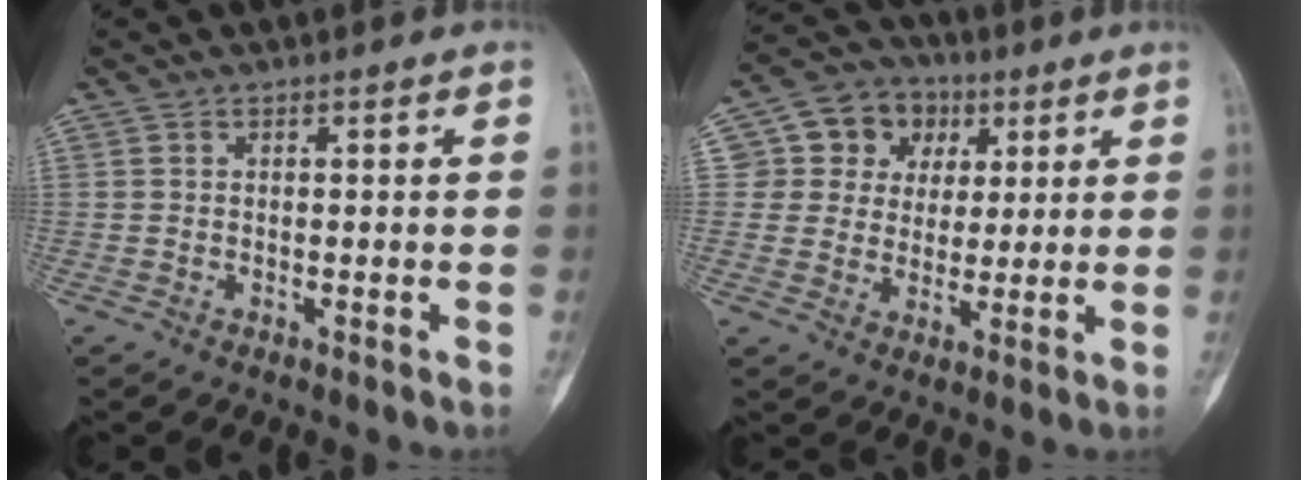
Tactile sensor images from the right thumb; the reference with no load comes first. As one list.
[{"total": 11.4, "force": [3.7, 10.2, 3.6], "torque": [-0.009, 0.002, 0.059]}]